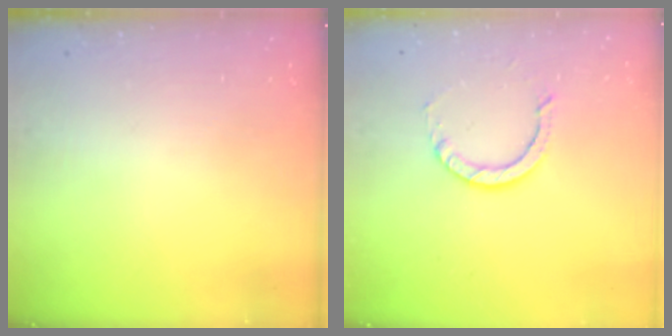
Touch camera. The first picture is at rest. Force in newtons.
{"total": 7.0, "press": 6.9, "slide": 0.9}